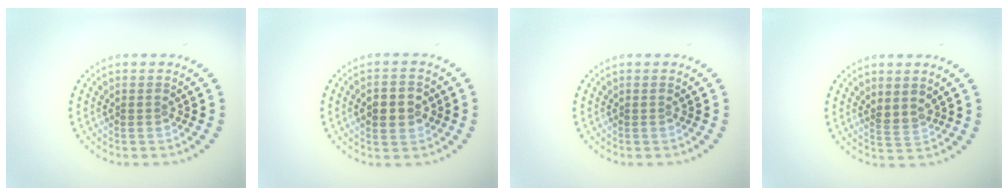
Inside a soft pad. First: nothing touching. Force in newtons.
{"total": 3.9, "press": 3.9, "slide": 0.1}
{"total": 0.0}
{"total": 1.8, "press": 1.5, "slide": 1.1}